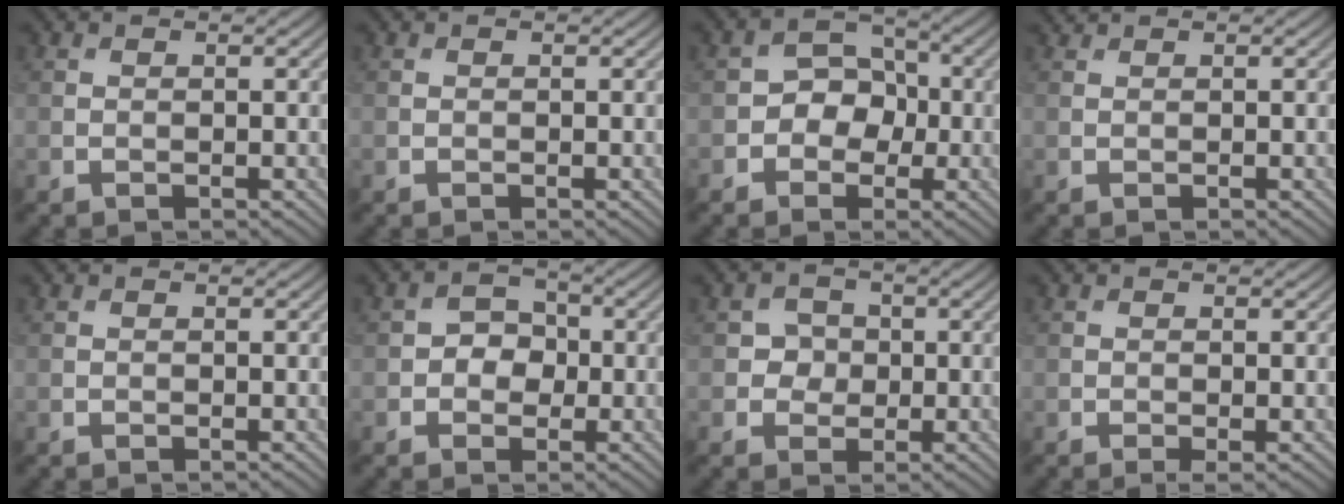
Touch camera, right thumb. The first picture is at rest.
{"total": 0.0}
{"total": 4.8, "force": [-1.0, 3.9, 2.6], "torque": [-0.022, 0.003, -0.032]}
{"total": 0.5, "force": [0.5, 0.0, 0.0], "torque": [-0.001, 0.004, 0.012]}
{"total": 0.0}
{"total": 3.2, "force": [-0.4, 2.8, 1.6], "torque": [-0.018, 0.002, -0.019]}
{"total": 2.6, "force": [-0.1, 2.5, 0.8], "torque": [-0.014, -0.001, -0.010]}
{"total": 0.7, "force": [-0.3, 0.1, 0.6], "torque": [-0.010, -0.005, -0.006]}